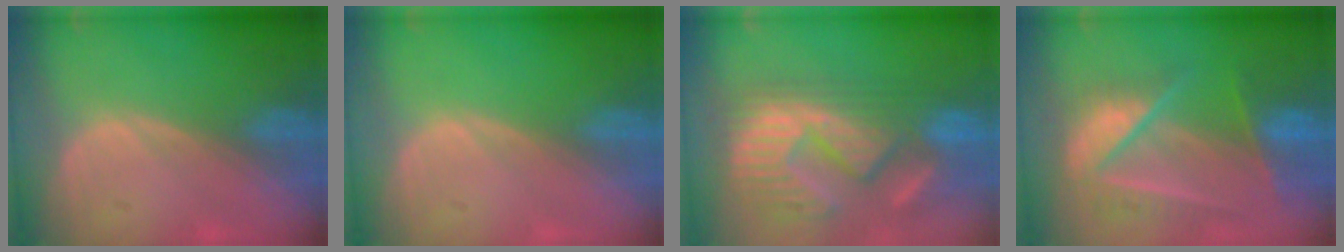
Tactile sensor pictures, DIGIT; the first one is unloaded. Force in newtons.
{"total": 0.0}
{"total": 12.9, "press": 12.0, "slide": 4.9}
{"total": 9.5, "press": 8.3, "slide": 4.7}